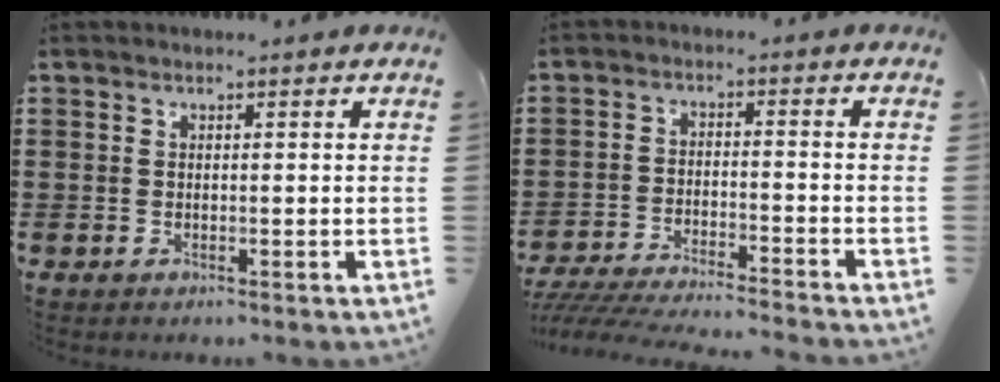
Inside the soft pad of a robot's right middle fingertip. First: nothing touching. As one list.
[{"total": 4.8, "force": [-4.7, -0.1, 1.1], "torque": [-0.032, -0.010, -0.099]}]